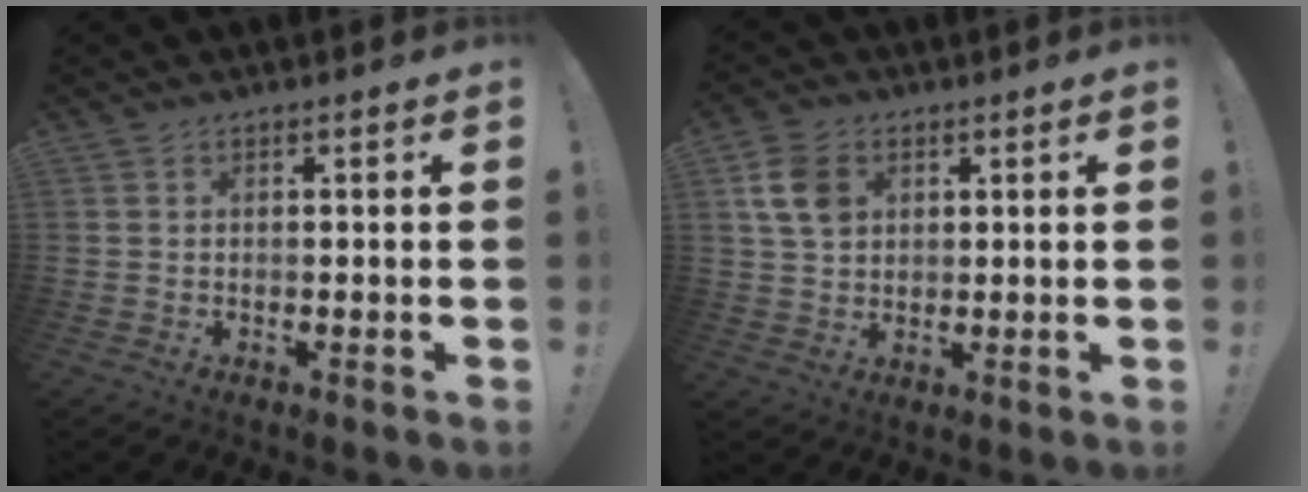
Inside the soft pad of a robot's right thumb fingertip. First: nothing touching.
{"total": 10.0, "force": [3.4, 7.6, 5.5], "torque": [-0.090, 0.000, 0.070]}